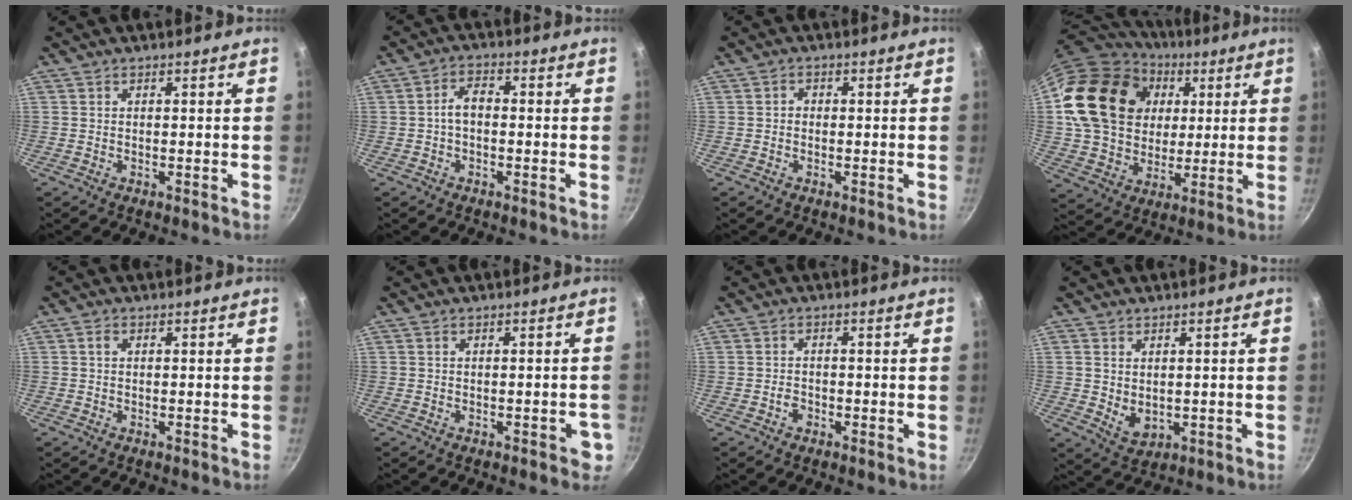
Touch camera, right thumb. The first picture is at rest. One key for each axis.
{"total": 3.9, "fx": -0.5, "fy": 2.3, "fz": 3.1, "tx": -0.048, "ty": 0.020, "tz": -0.014}
{"total": 1.1, "fx": -0.3, "fy": 0.9, "fz": 0.5, "tx": -0.007, "ty": 0.005, "tz": -0.006}
{"total": 23.7, "fx": 5.9, "fy": 18.8, "fz": 13.2, "tx": -0.214, "ty": 0.011, "tz": 0.111}
{"total": 1.0, "fx": 0.2, "fy": 0.7, "fz": 0.7, "tx": -0.011, "ty": 0.004, "tz": 0.004}
{"total": 2.8, "fx": -0.8, "fy": 1.6, "fz": 2.2, "tx": -0.004, "ty": 0.013, "tz": -0.007}
{"total": 1.7, "fx": -0.7, "fy": 1.2, "fz": 0.8, "tx": -0.010, "ty": 0.007, "tz": -0.013}
{"total": 4.6, "fx": 0.7, "fy": 3.4, "fz": 3.1, "tx": -0.048, "ty": -0.015, "tz": 0.020}